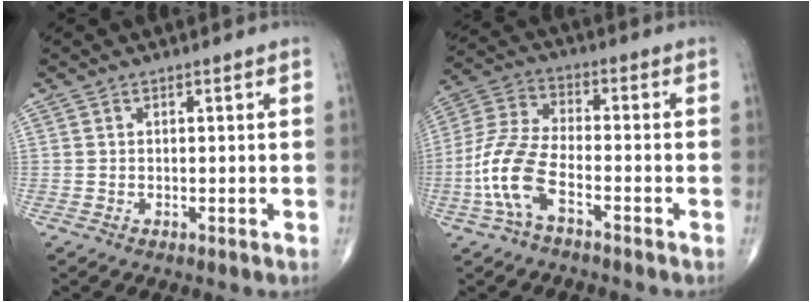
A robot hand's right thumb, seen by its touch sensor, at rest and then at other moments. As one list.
[{"total": 10.8, "force": [-4.5, 4.7, 8.6], "torque": [-0.198, 0.031, -0.094]}]